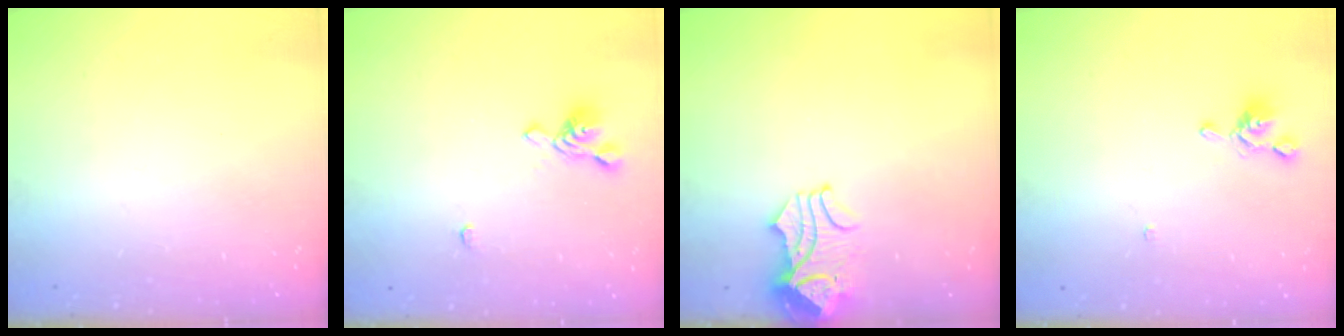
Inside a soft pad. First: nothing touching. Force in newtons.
{"total": 1.5, "press": 1.1, "slide": 1.0}
{"total": 1.9, "press": 1.7, "slide": 1.0}
{"total": 2.4, "press": 2.3, "slide": 0.7}